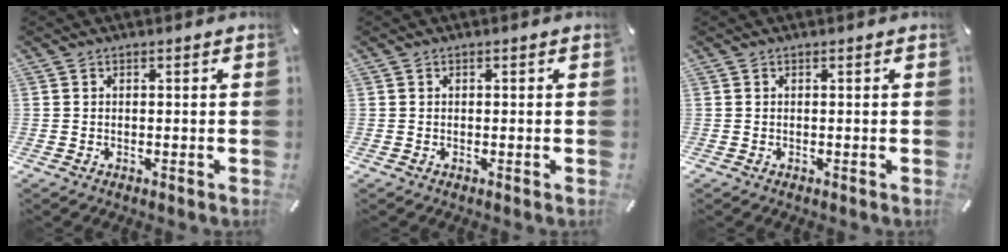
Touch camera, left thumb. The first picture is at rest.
{"total": 0.0}
{"total": 0.0}